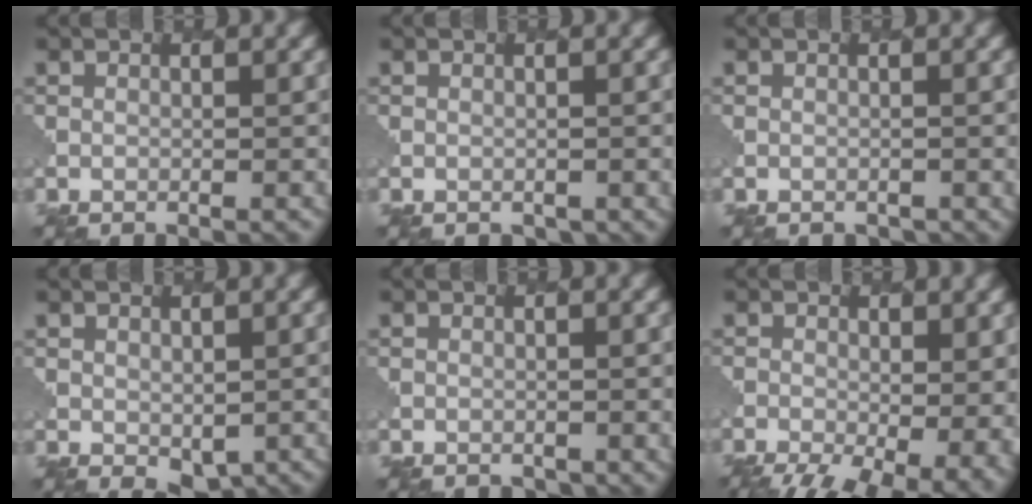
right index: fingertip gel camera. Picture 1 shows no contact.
{"total": 0.9, "force": [-0.3, 0.9, 0.2], "torque": [-0.004, -0.002, 0.002]}
{"total": 0.8, "force": [-0.6, 0.6, 0.0], "torque": [0.001, 0.000, -0.004]}
{"total": 2.8, "force": [0.1, 1.9, 2.0], "torque": [-0.032, -0.013, 0.008]}
{"total": 0.8, "force": [-0.2, 0.8, 0.2], "torque": [-0.004, -0.002, 0.003]}
{"total": 10.3, "force": [-4.4, 4.9, 7.9], "torque": [-0.107, -0.036, -0.044]}